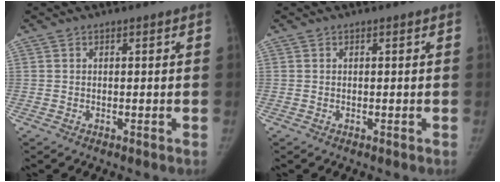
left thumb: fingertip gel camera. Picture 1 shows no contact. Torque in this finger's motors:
{"motor_torque": [0.00, 0.00, 0.05, -0.05, 0.00]}